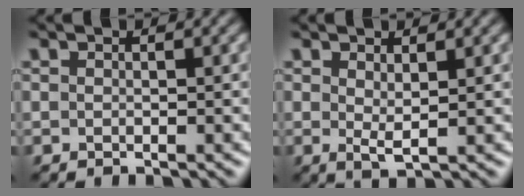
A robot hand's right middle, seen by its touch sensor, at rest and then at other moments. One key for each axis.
{"total": 1.6, "fx": 0.7, "fy": 0.3, "fz": 1.4, "tx": -0.027, "ty": -0.007, "tz": 0.015}